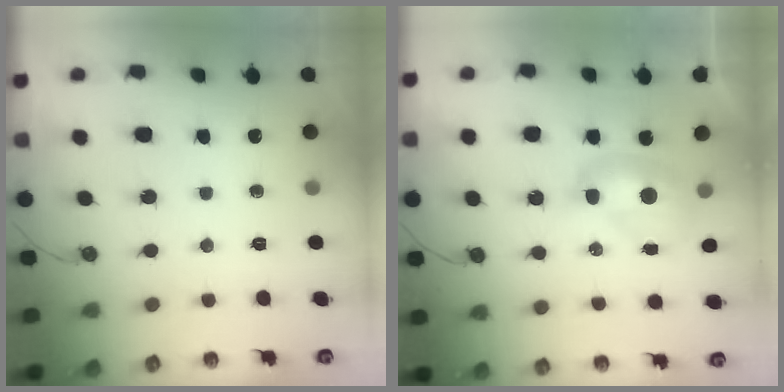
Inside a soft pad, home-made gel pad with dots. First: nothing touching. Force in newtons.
{"total": 2.0, "press": 2.0, "slide": 0.0}